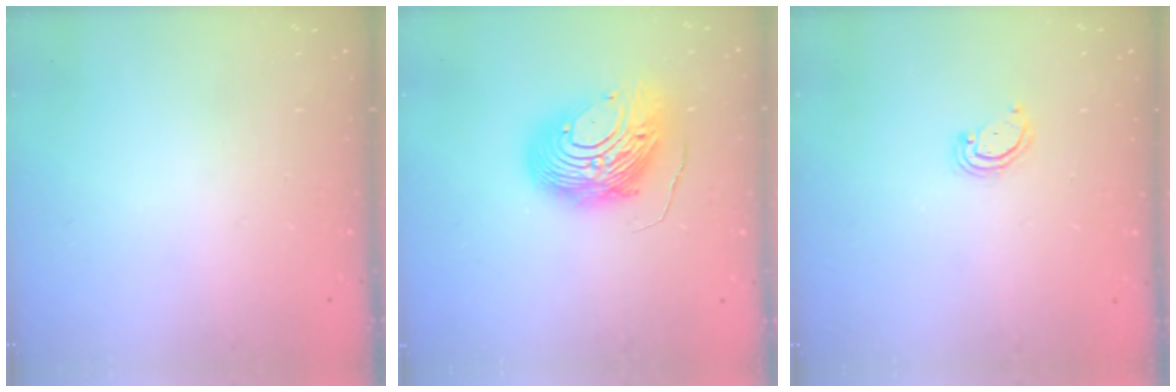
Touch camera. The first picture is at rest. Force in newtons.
{"total": 13.7, "press": 13.7, "slide": 1.3}
{"total": 3.1, "press": 3.1, "slide": 0.4}